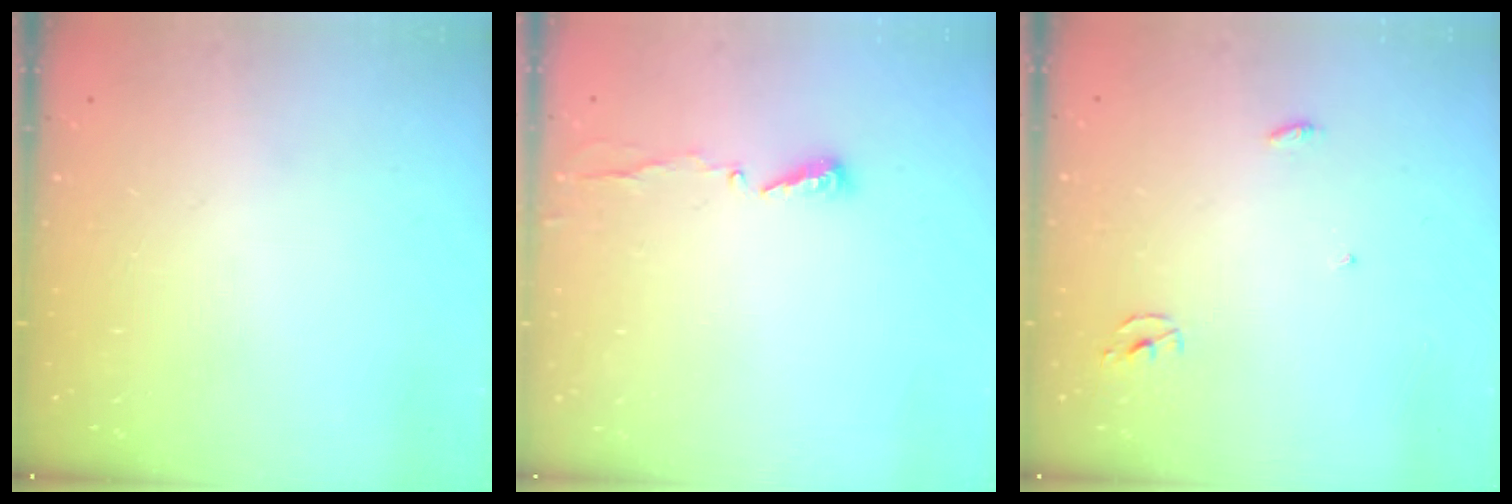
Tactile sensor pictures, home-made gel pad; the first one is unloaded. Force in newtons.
{"total": 4.8, "press": 4.8, "slide": 0.3}
{"total": 2.5, "press": 2.5, "slide": 0.1}